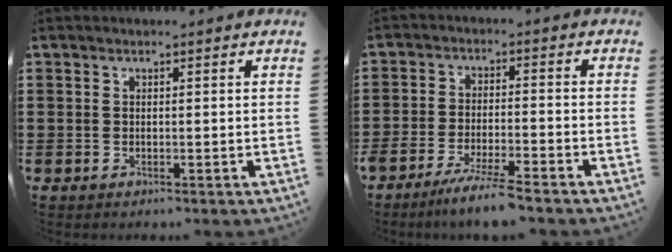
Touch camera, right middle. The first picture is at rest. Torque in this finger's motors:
{"motor_torque": [1.45, -0.69, 0.31, 0.13]}